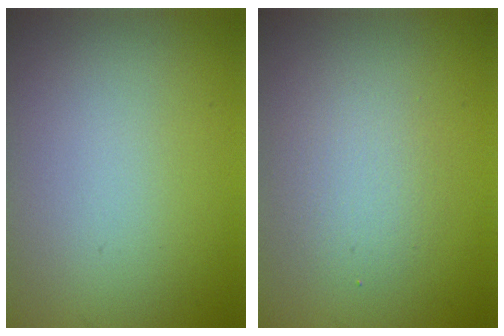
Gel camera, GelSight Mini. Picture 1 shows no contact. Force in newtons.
{"total": 2.4, "press": 2.4, "slide": 0.2}